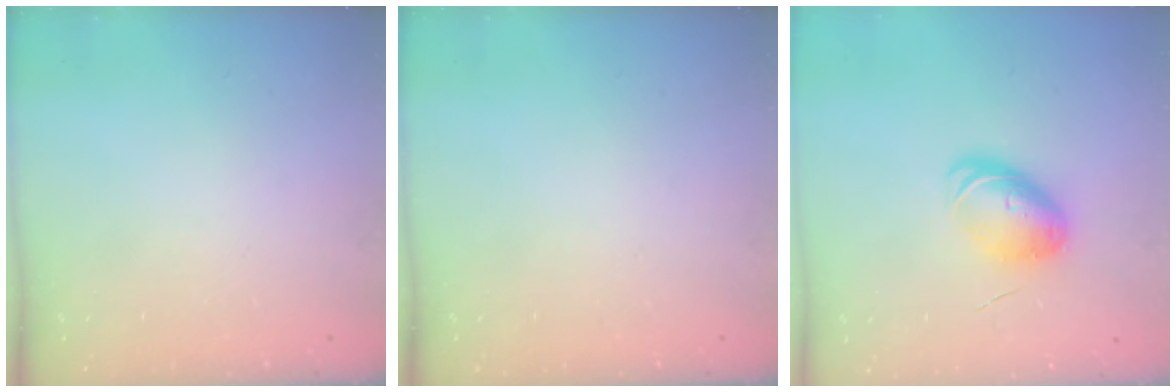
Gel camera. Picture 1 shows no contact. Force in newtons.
{"total": 0.0}
{"total": 9.1, "press": 8.8, "slide": 2.0}